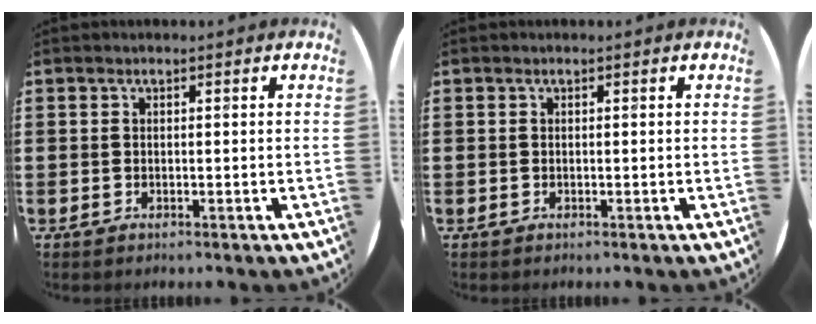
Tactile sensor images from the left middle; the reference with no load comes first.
{"total": 0.0}